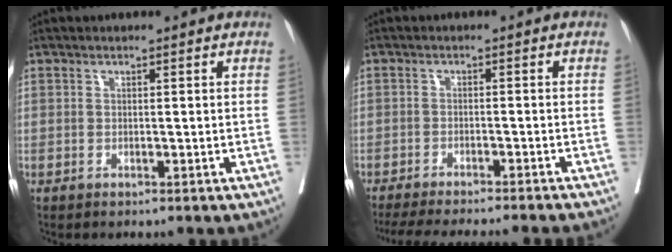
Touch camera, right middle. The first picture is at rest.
{"total": 15.6, "force": [-14.1, 0.6, 6.7], "torque": [-0.100, -0.031, -0.193]}